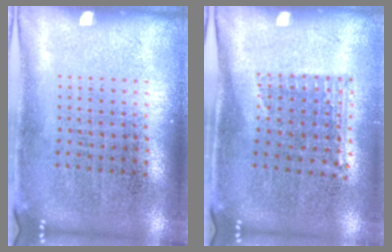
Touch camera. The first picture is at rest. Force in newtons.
{"total": 1.1, "press": 0.9, "slide": 0.6}